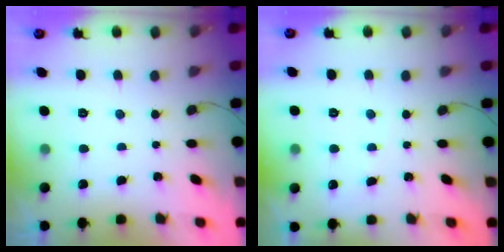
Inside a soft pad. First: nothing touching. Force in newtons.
{"total": 2.3, "press": 2.3, "slide": 0.4}